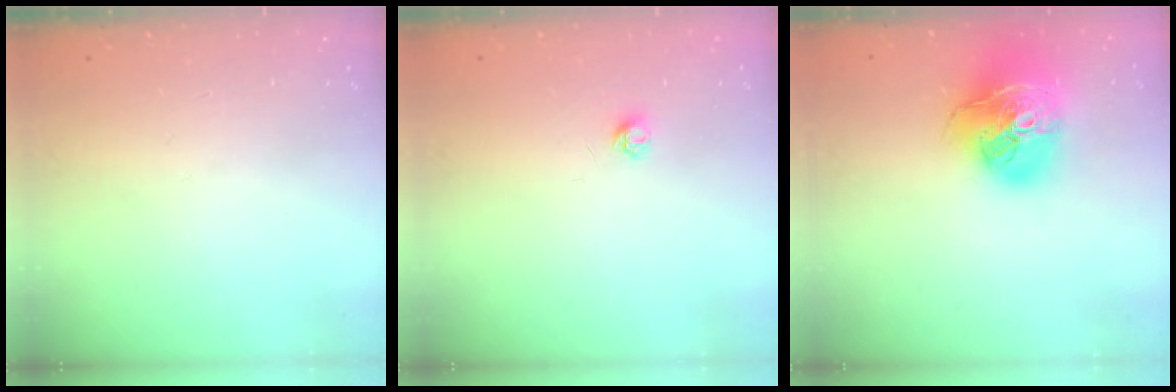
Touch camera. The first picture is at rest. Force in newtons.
{"total": 3.4, "press": 3.4, "slide": 0.3}
{"total": 23.6, "press": 23.5, "slide": 3.0}